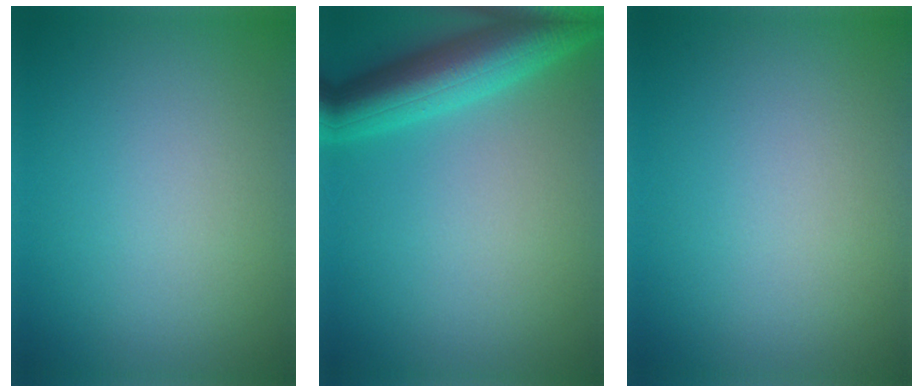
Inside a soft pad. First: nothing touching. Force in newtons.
{"total": 7.0, "press": 6.9, "slide": 0.4}
{"total": 0.0}